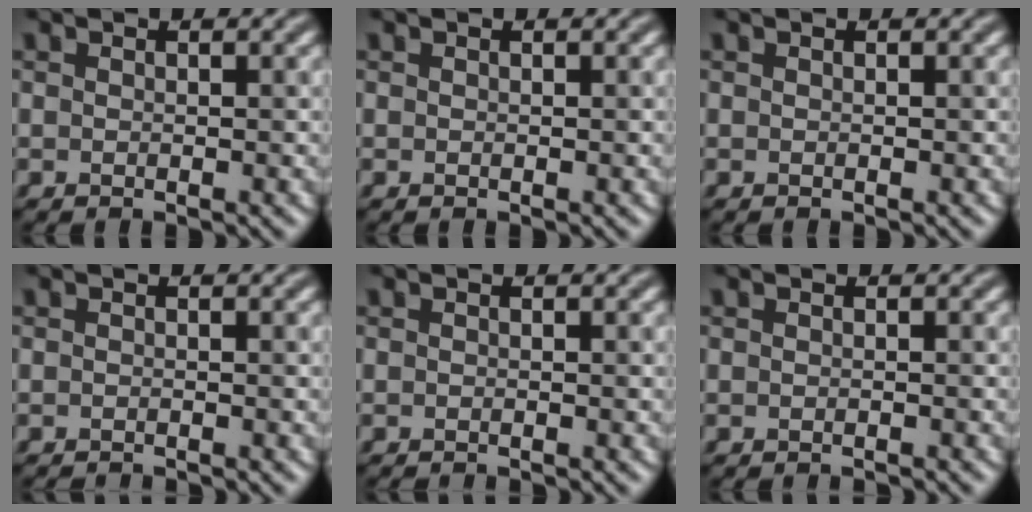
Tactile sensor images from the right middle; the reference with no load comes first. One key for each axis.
{"total": 0.0}
{"total": 0.0}
{"total": 1.5, "fx": -1.4, "fy": 0.2, "fz": 0.4, "tx": 0.006, "ty": -0.006, "tz": -0.023}
{"total": 1.2, "fx": -1.1, "fy": 0.2, "fz": 0.3, "tx": 0.006, "ty": -0.004, "tz": -0.017}
{"total": 1.1, "fx": -1.0, "fy": 0.1, "fz": 0.3, "tx": 0.004, "ty": 0.000, "tz": -0.016}